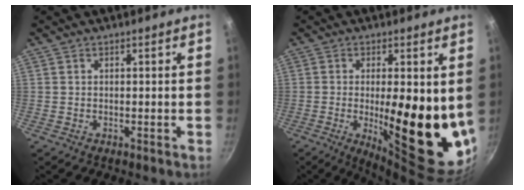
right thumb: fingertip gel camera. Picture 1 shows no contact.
{"total": 18.7, "force": [-0.6, 5.9, 17.8], "torque": [-0.230, -0.031, 0.001]}